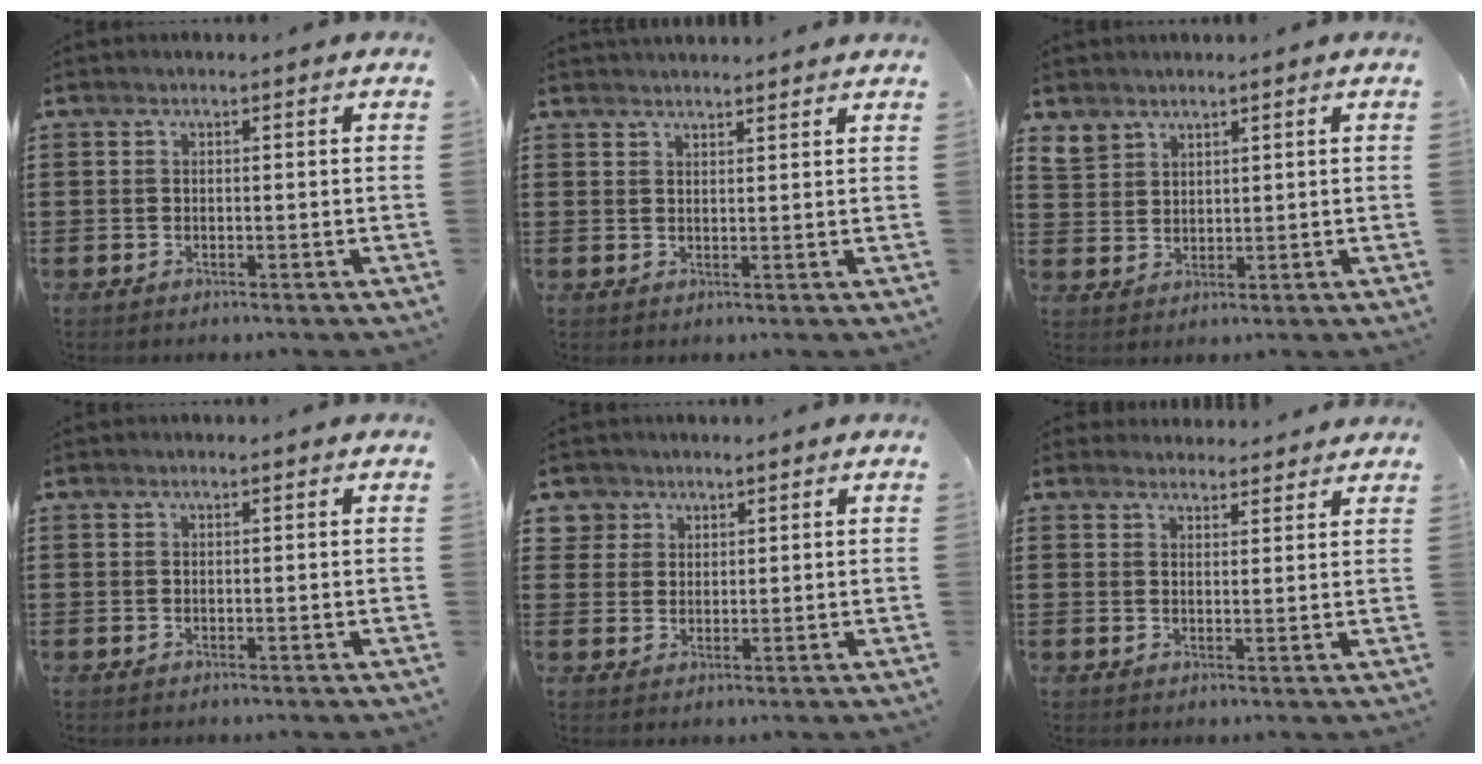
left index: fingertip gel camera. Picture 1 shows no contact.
{"total": 1.9, "force": [1.9, -0.1, 0.0], "torque": [-0.005, -0.002, 0.038]}
{"total": 3.1, "force": [2.4, 2.0, 0.2], "torque": [-0.016, 0.006, 0.048]}
{"total": 0.0}
{"total": 3.4, "force": [2.0, 2.7, 0.0], "torque": [-0.008, 0.007, 0.035]}
{"total": 2.7, "force": [2.7, 0.6, 0.0], "torque": [-0.007, -0.005, 0.051]}